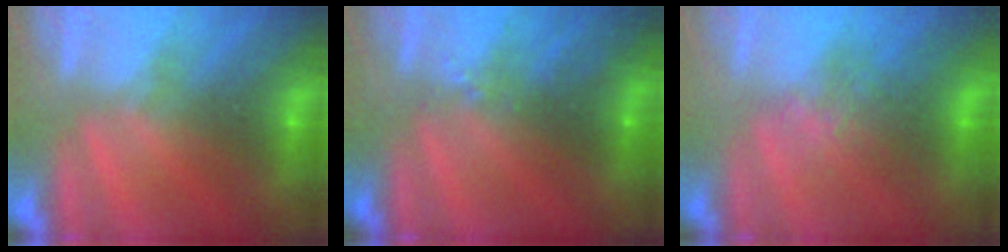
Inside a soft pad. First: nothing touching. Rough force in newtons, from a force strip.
{"total": 2.9}
{"total": 2.6}